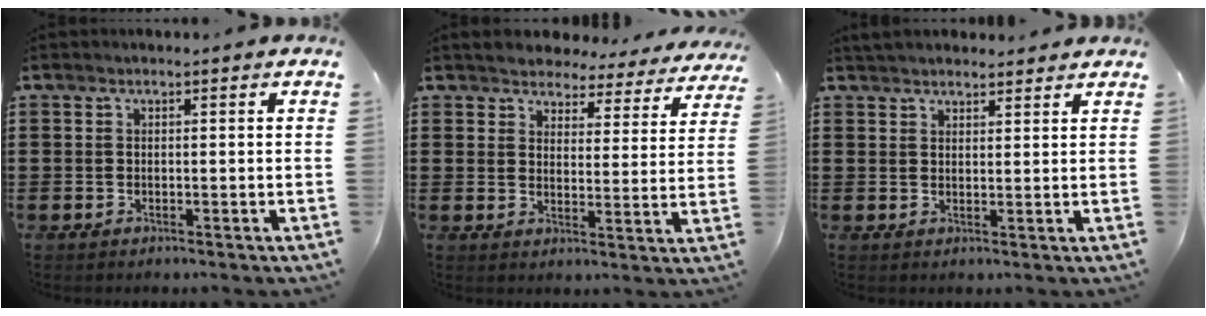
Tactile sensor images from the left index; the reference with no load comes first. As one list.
[{"total": 4.3, "force": [4.2, 0.8, -0.1], "torque": [-0.016, -0.031, 0.070]}, {"total": 2.6, "force": [2.6, 0.5, 0.2], "torque": [-0.010, 0.001, 0.051]}]